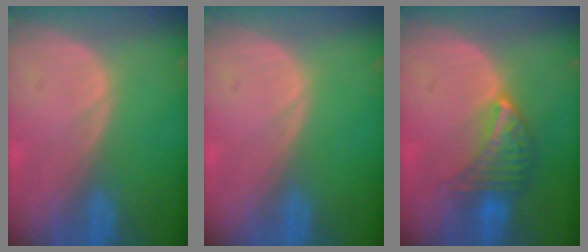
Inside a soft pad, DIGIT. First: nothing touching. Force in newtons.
{"total": 0.0}
{"total": 6.8, "press": 6.2, "slide": 2.8}